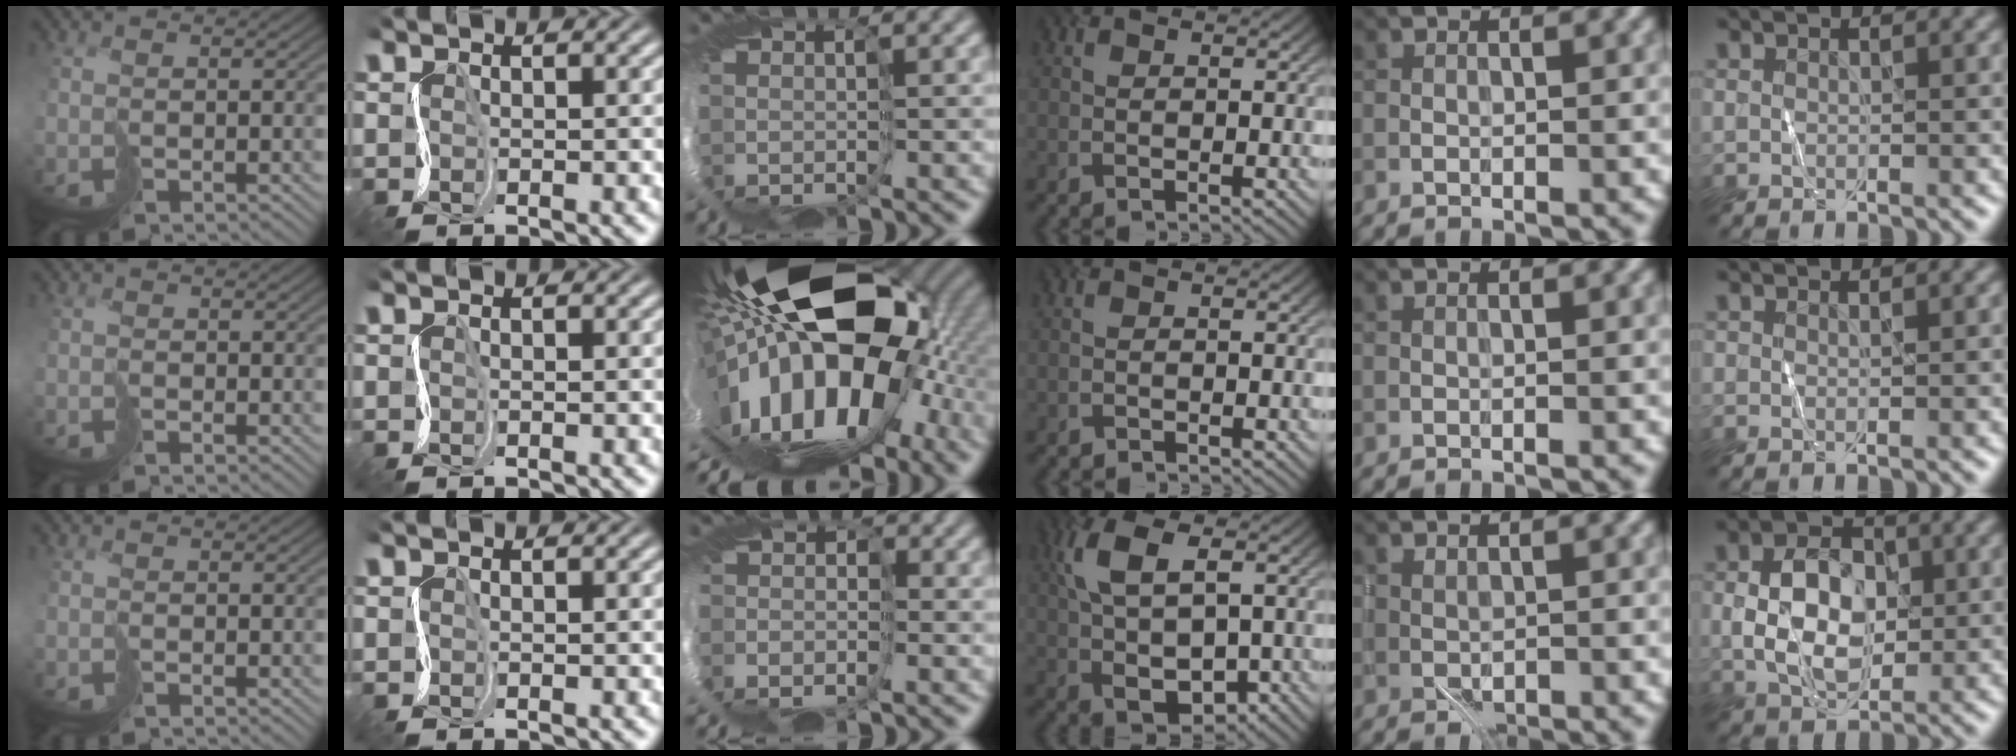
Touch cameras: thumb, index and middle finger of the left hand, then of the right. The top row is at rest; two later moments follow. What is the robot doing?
{"motion": "cut", "object": "paper bag"}